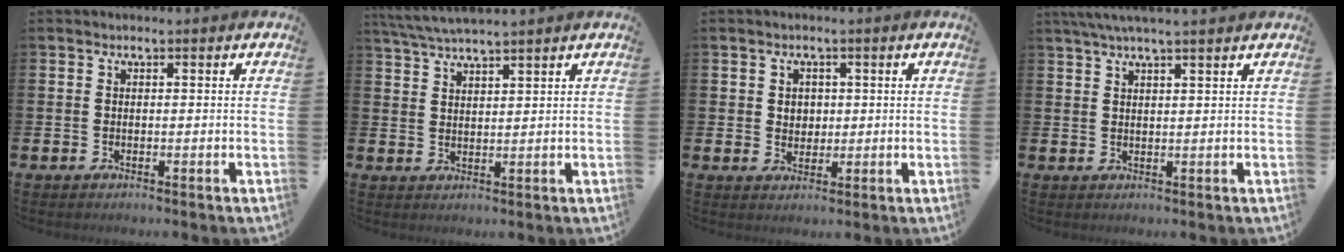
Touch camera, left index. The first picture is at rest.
{"total": 4.3, "force": [4.1, -0.3, 1.2], "torque": [-0.040, -0.010, 0.075]}
{"total": 2.3, "force": [0.9, 1.9, 0.8], "torque": [-0.001, 0.002, 0.011]}
{"total": 3.7, "force": [3.2, -0.1, 1.8], "torque": [-0.048, -0.001, 0.061]}